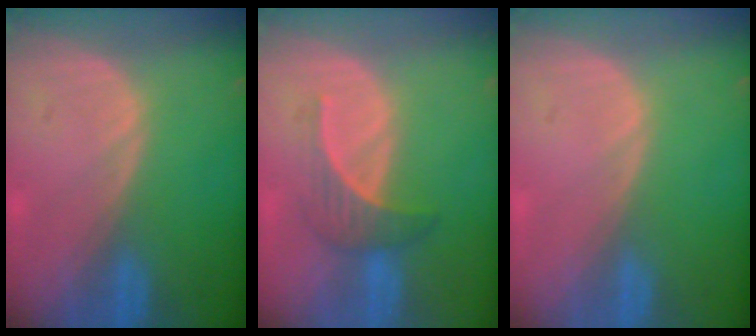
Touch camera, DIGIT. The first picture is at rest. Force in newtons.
{"total": 3.8, "press": 3.8, "slide": 0.8}
{"total": 0.0}